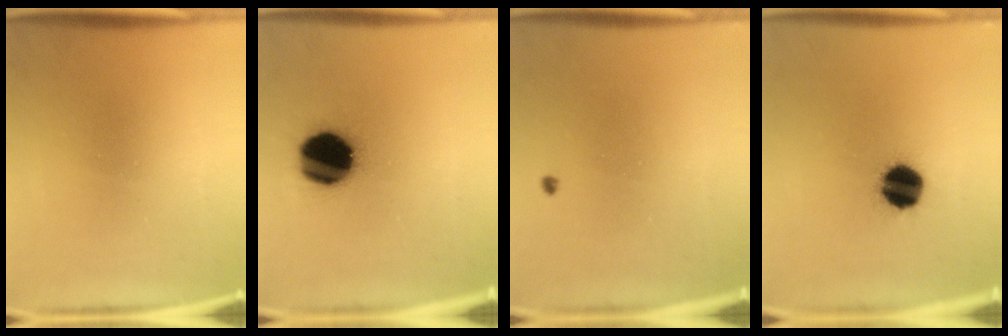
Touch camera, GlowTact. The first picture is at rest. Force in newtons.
{"total": 17.1}
{"total": 0.7}
{"total": 9.8}